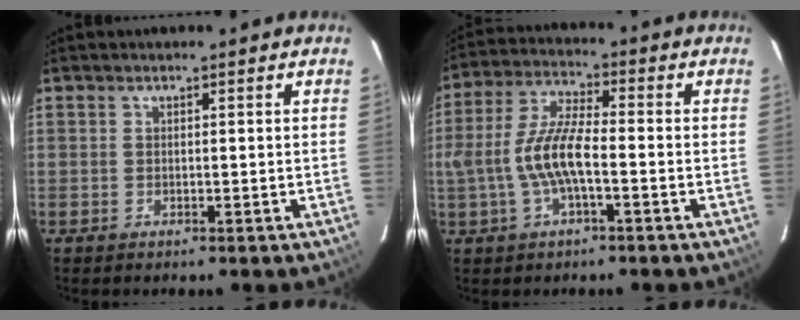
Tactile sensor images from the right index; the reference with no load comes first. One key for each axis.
{"total": 9.5, "fx": -2.3, "fy": 2.7, "fz": 8.9, "tx": -0.188, "ty": 0.007, "tz": -0.041}